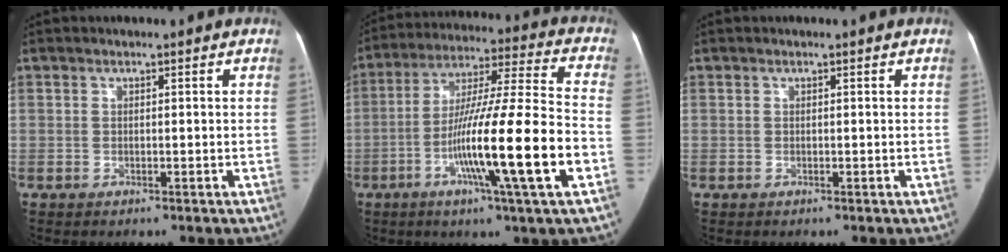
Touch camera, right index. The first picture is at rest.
{"total": 20.2, "force": [-6.4, -0.4, 19.2], "torque": [-0.319, -0.012, -0.113]}
{"total": 0.0}